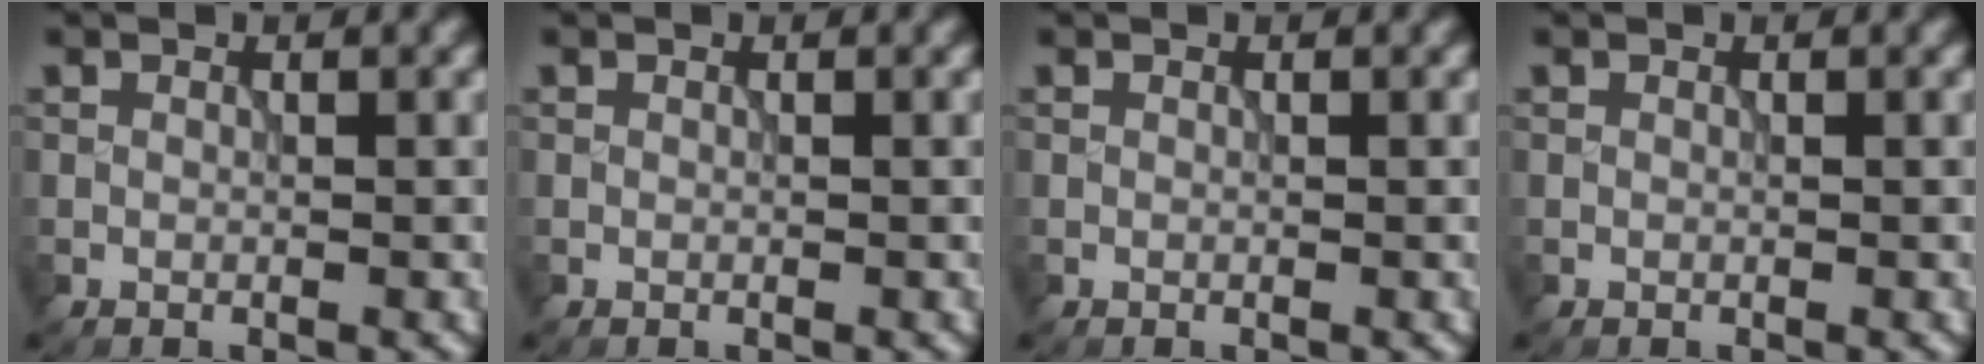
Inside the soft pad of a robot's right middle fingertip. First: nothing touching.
{"total": 0.0}
{"total": 0.0}
{"total": 0.0}